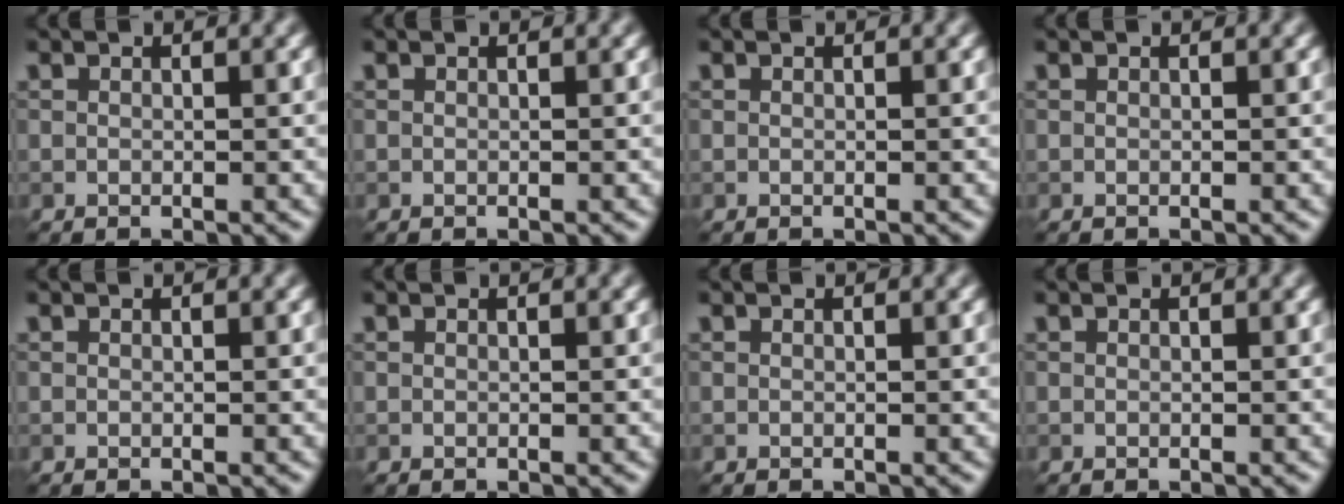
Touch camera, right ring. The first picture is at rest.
{"total": 0.0}
{"total": 0.0}
{"total": 0.0}
{"total": 0.0}
{"total": 0.0}
{"total": 0.0}
{"total": 0.0}